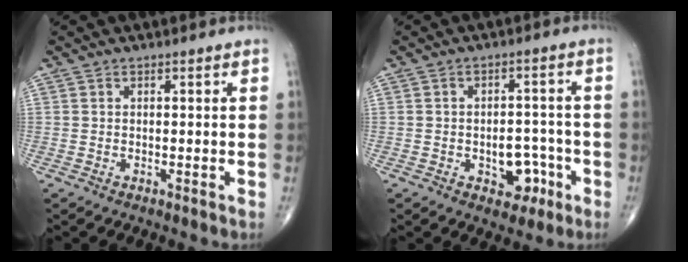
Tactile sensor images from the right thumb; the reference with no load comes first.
{"total": 6.6, "force": [-2.6, 4.4, 4.1], "torque": [-0.022, 0.028, -0.029]}